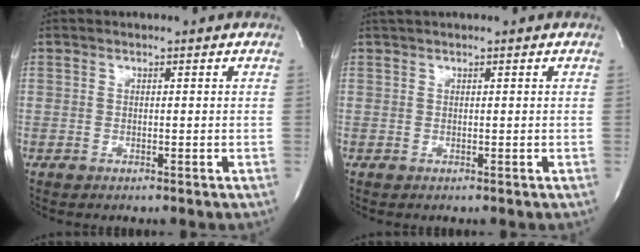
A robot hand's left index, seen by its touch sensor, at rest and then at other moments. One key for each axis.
{"total": 3.1, "fx": 2.8, "fy": 0.3, "fz": 1.5, "tx": -0.021, "ty": 0.033, "tz": 0.043}